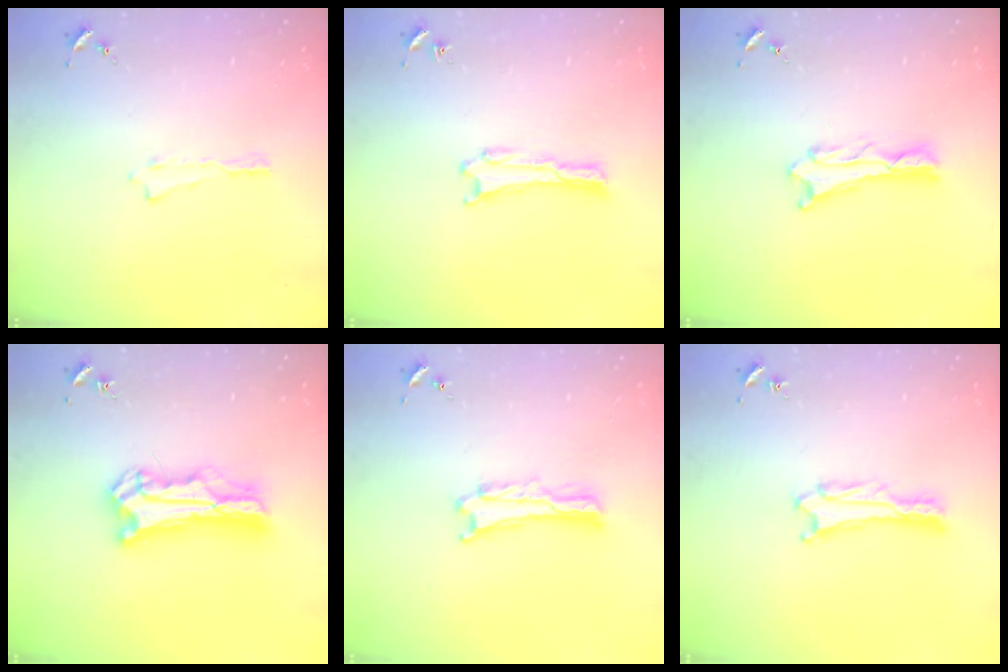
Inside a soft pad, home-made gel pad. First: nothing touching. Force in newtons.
{"total": 0.0}
{"total": 1.1, "press": 1.0, "slide": 0.2}
{"total": 10.7, "press": 10.6, "slide": 1.0}
{"total": 0.8, "press": 0.8, "slide": 0.2}
{"total": 1.3, "press": 1.3, "slide": 0.0}